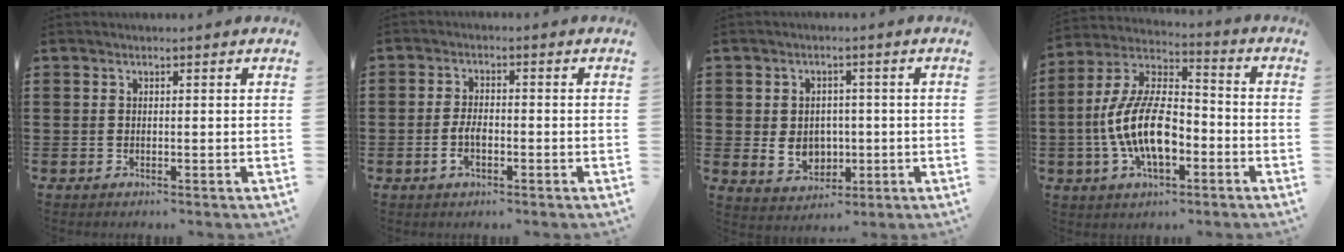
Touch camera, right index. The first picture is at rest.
{"total": 3.5, "force": [-1.2, 1.6, 2.9], "torque": [-0.068, -0.002, -0.026]}
{"total": 4.8, "force": [-0.4, 4.0, 2.5], "torque": [-0.044, 0.000, -0.010]}
{"total": 13.1, "force": [-3.9, 6.1, 10.9], "torque": [-0.253, -0.003, -0.076]}